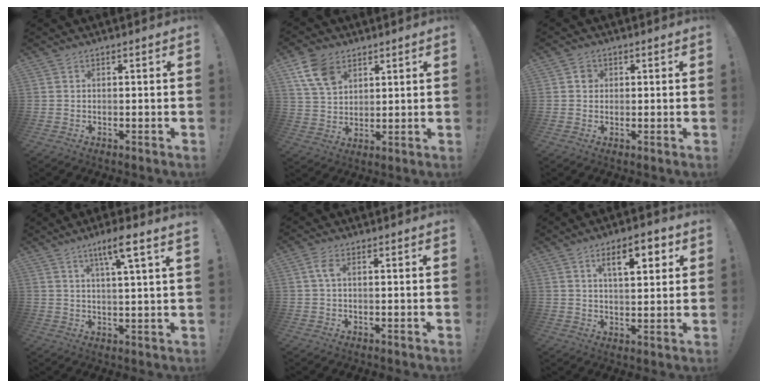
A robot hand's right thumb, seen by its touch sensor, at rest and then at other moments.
{"total": 10.9, "force": [5.8, 7.2, 5.7], "torque": [-0.104, -0.015, 0.118]}
{"total": 2.4, "force": [0.4, 2.2, 0.9], "torque": [-0.005, 0.001, 0.004]}
{"total": 7.7, "force": [4.2, -0.4, 6.4], "torque": [-0.101, -0.019, 0.060]}
{"total": 2.8, "force": [0.4, 0.9, 2.7], "torque": [-0.053, 0.005, 0.008]}
{"total": 9.5, "force": [4.2, 3.6, 7.8], "torque": [-0.109, -0.008, 0.065]}